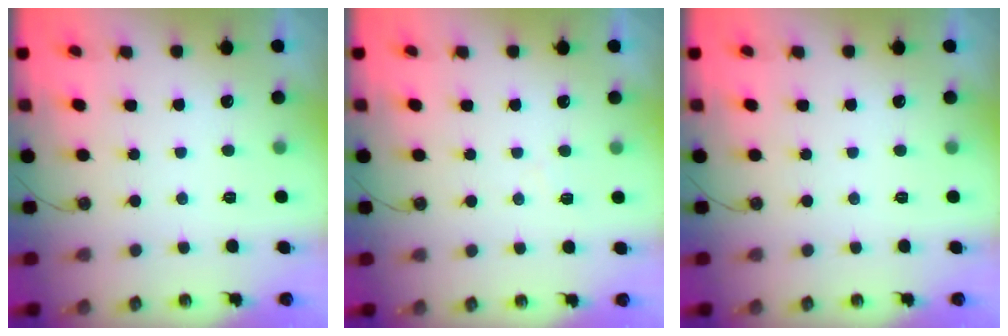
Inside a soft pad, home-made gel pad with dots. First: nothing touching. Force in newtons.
{"total": 3.8, "press": 3.8, "slide": 0.5}
{"total": 0.0}